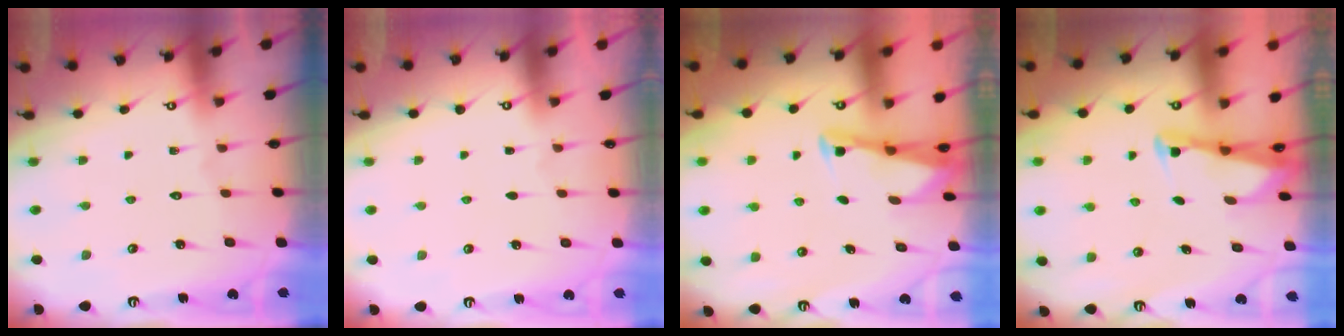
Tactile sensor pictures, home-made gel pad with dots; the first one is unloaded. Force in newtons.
{"total": 0.9, "press": 0.9, "slide": 0.1}
{"total": 2.5, "press": 2.5, "slide": 0.1}
{"total": 2.4, "press": 2.4, "slide": 0.2}